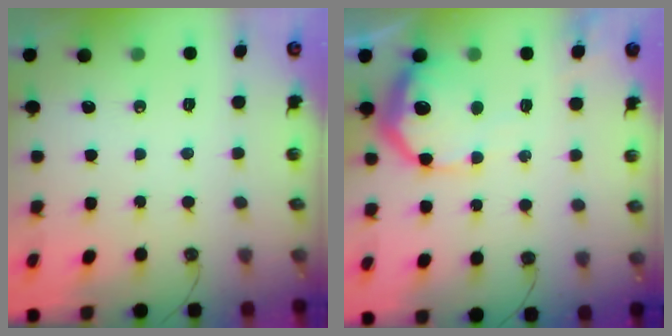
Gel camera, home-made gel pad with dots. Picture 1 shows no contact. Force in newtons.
{"total": 17.8, "press": 17.8, "slide": 1.4}